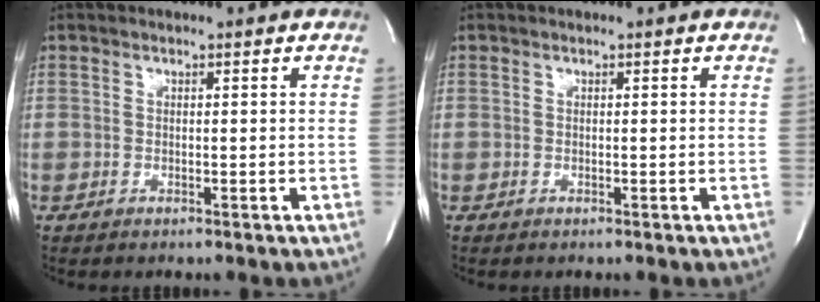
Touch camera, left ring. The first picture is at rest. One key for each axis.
{"total": 0.0}